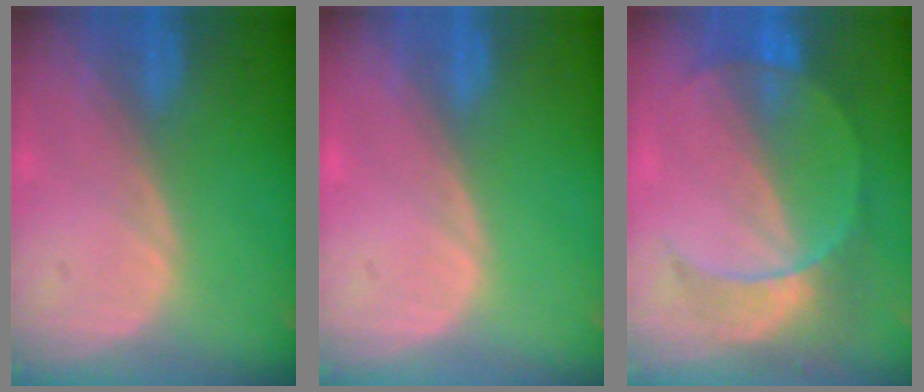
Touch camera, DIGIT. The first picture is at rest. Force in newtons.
{"total": 0.0}
{"total": 7.3, "press": 6.9, "slide": 2.6}